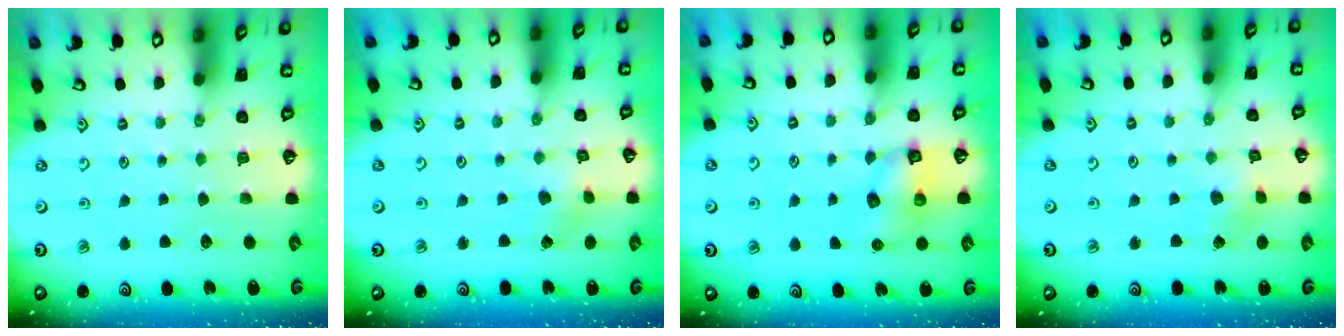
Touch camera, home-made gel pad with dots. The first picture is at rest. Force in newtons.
{"total": 2.7, "press": 2.6, "slide": 0.3}
{"total": 9.2, "press": 9.2, "slide": 0.4}
{"total": 3.1, "press": 3.0, "slide": 0.3}